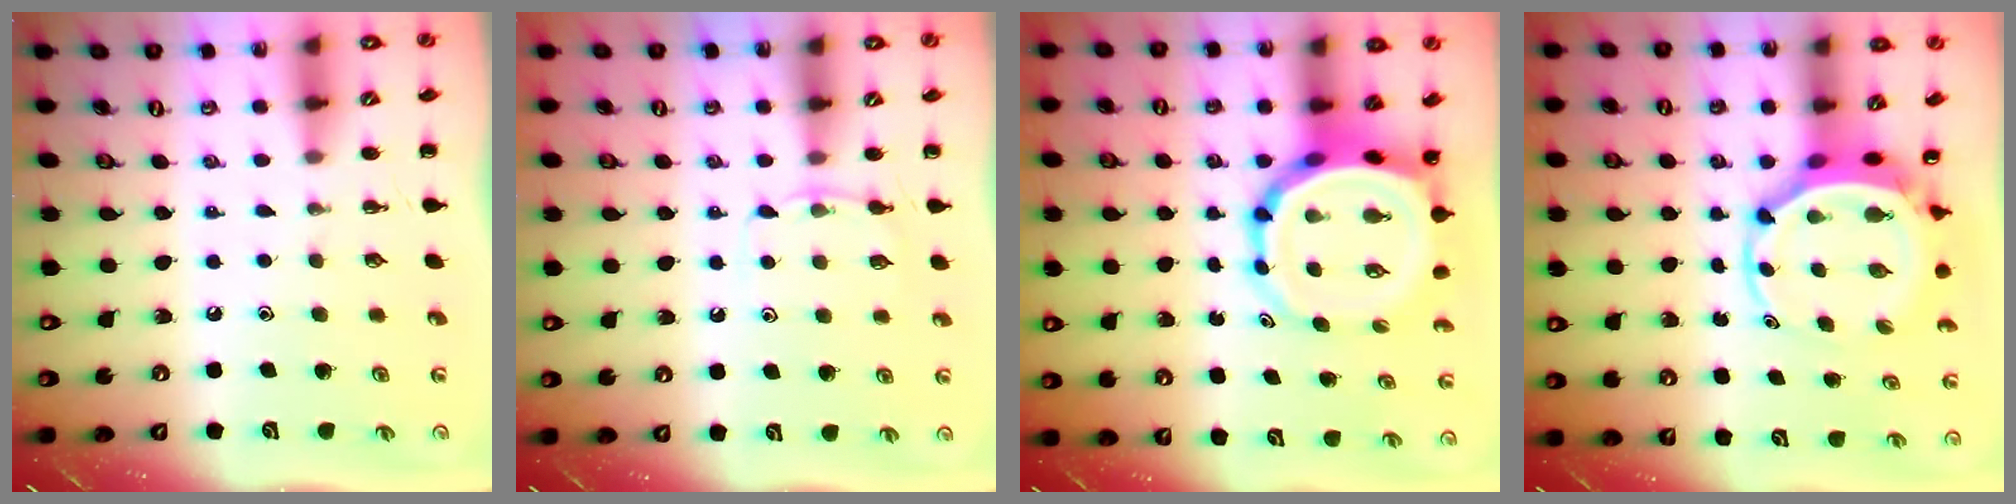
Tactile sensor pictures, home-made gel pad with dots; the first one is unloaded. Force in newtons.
{"total": 5.3, "press": 5.0, "slide": 1.5}
{"total": 10.0, "press": 9.6, "slide": 3.0}
{"total": 4.6, "press": 4.4, "slide": 1.4}